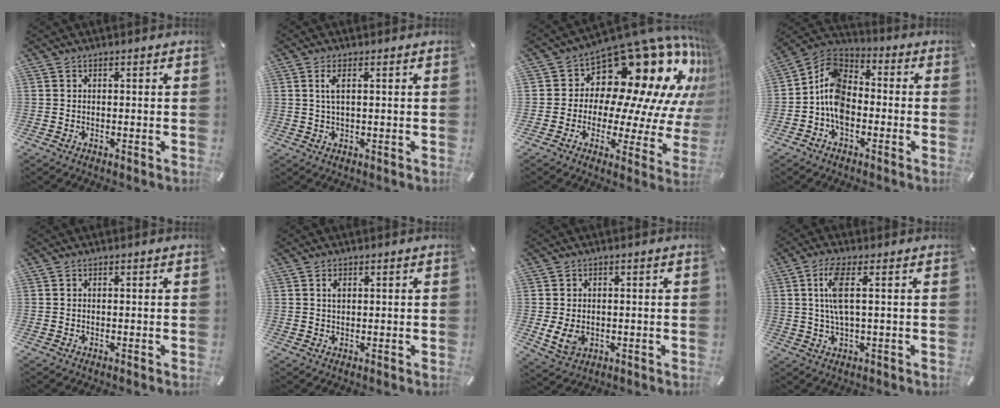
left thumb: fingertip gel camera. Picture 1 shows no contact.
{"total": 4.4, "force": [1.0, 1.1, 4.1], "torque": [-0.090, 0.000, 0.013]}
{"total": 19.9, "force": [13.1, 10.3, 10.9], "torque": [-0.142, -0.132, 0.226]}
{"total": 10.2, "force": [-3.8, 7.1, 6.4], "torque": [-0.149, 0.010, -0.077]}
{"total": 0.0}
{"total": 1.3, "force": [0.5, 0.8, 1.0], "torque": [-0.014, -0.001, 0.006]}
{"total": 5.0, "force": [-0.4, 3.9, 3.1], "torque": [-0.067, -0.003, -0.009]}
{"total": 7.3, "force": [1.5, 2.0, 6.9], "torque": [-0.150, -0.001, 0.020]}